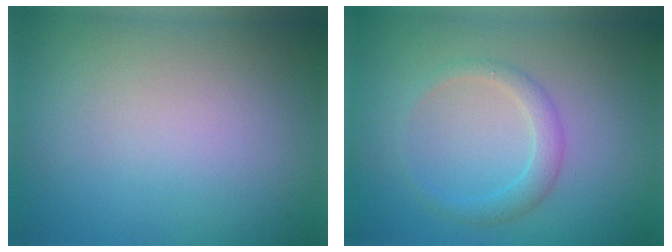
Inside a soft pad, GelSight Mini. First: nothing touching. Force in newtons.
{"total": 1.9, "press": 1.9, "slide": 0.2}